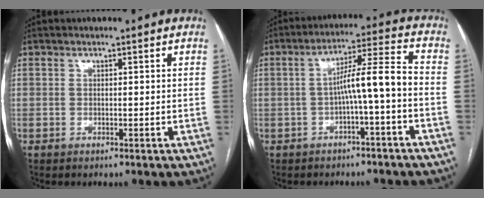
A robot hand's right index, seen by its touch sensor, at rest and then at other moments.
{"total": 7.7, "force": [-1.8, -0.3, 7.5], "torque": [-0.120, 0.028, -0.026]}